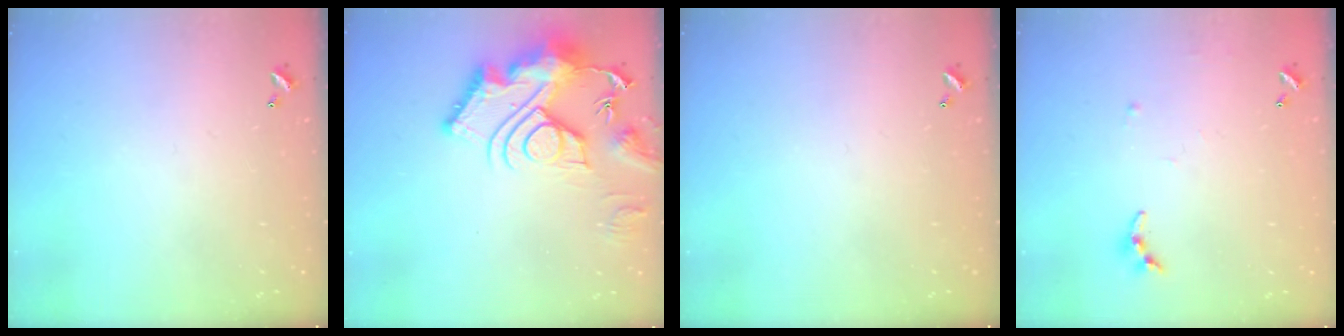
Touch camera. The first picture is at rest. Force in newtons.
{"total": 18.5, "press": 18.4, "slide": 1.9}
{"total": 0.0}
{"total": 6.0, "press": 6.0, "slide": 0.4}